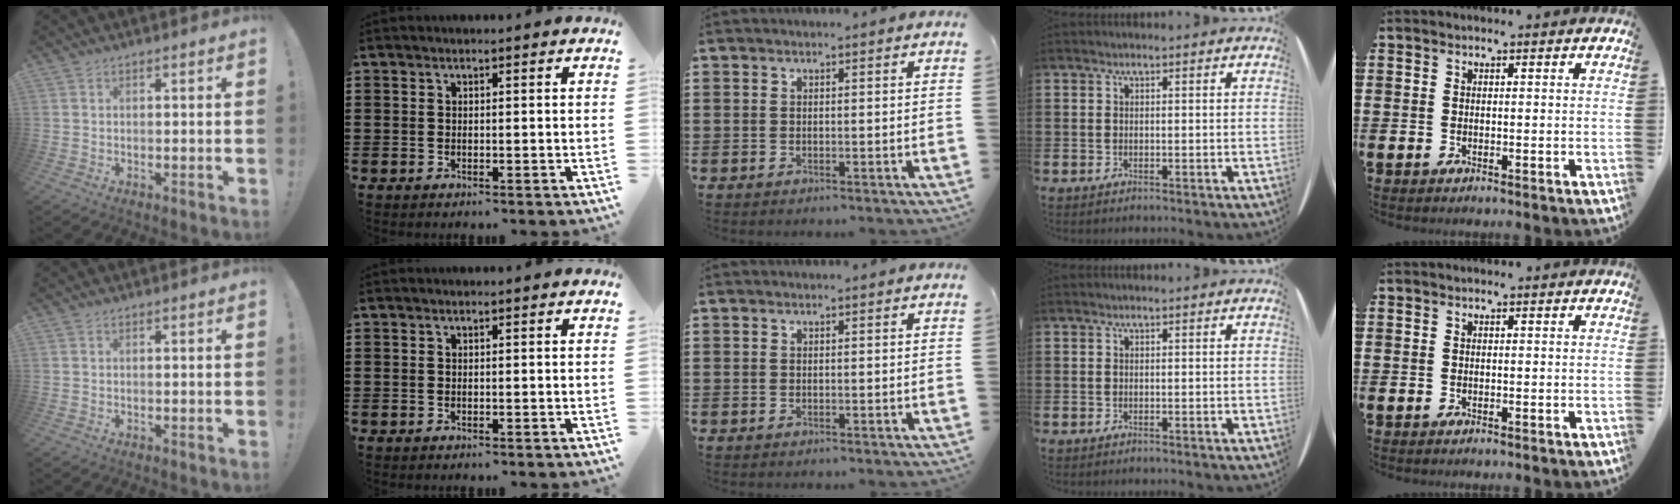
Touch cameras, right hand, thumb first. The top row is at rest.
{}